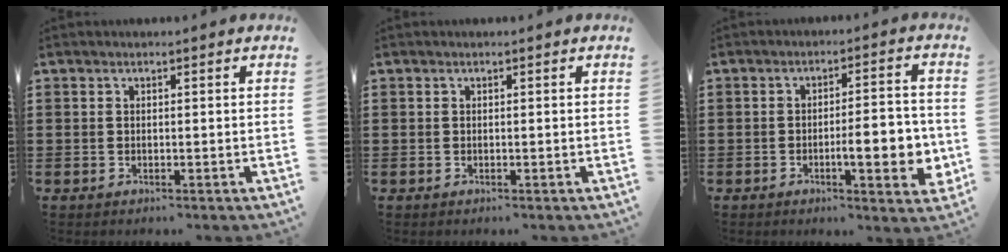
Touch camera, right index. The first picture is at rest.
{"total": 0.0}
{"total": 8.4, "force": [-2.0, 2.5, 7.7], "torque": [-0.100, -0.006, -0.035]}